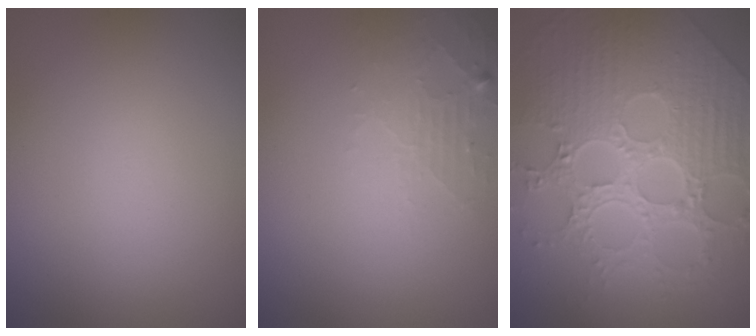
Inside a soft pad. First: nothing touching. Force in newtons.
{"total": 1.9, "press": 1.9, "slide": 0.3}
{"total": 8.8, "press": 6.5, "slide": 5.9}